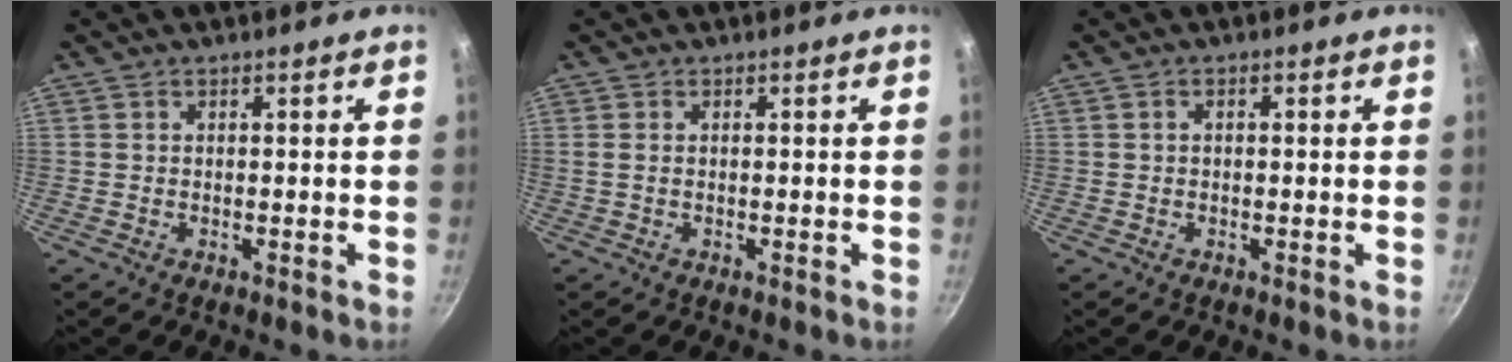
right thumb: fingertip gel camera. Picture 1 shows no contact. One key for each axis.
{"total": 0.9, "fx": 0.1, "fy": 0.5, "fz": 0.8, "tx": -0.019, "ty": 0.000, "tz": 0.001}
{"total": 0.7, "fx": 0.0, "fy": 0.4, "fz": 0.6, "tx": -0.013, "ty": 0.006, "tz": 0.001}